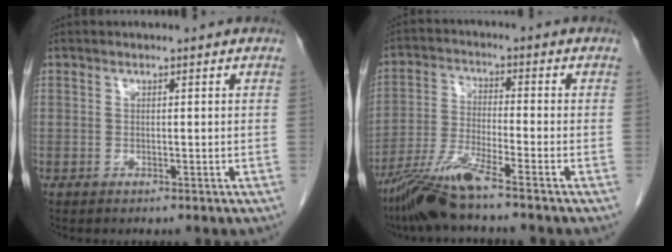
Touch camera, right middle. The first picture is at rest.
{"total": 8.2, "force": [-6.4, -0.7, 5.1], "torque": [-0.109, -0.030, -0.126]}